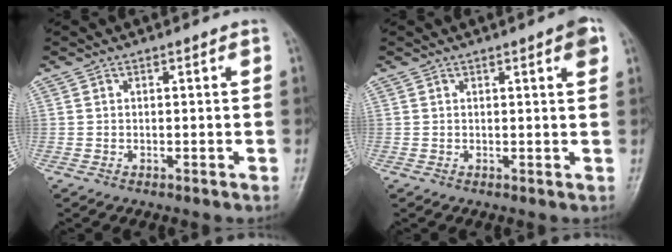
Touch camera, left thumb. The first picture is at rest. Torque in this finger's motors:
{"motor_torque": [0.74, 0.54, 0.45, -0.31, 0.00]}